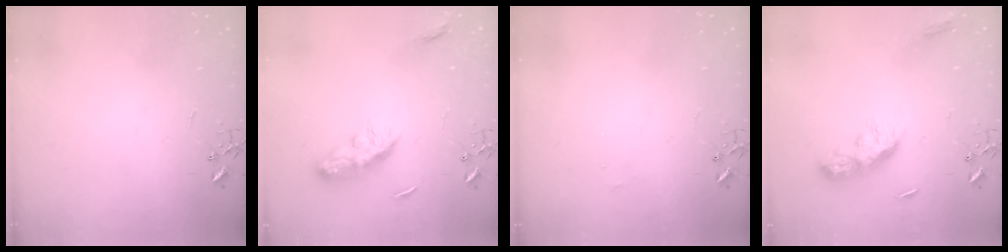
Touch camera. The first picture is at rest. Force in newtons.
{"total": 8.5, "press": 8.4, "slide": 0.3}
{"total": 4.2, "press": 4.2, "slide": 0.5}
{"total": 9.2, "press": 9.2, "slide": 0.1}